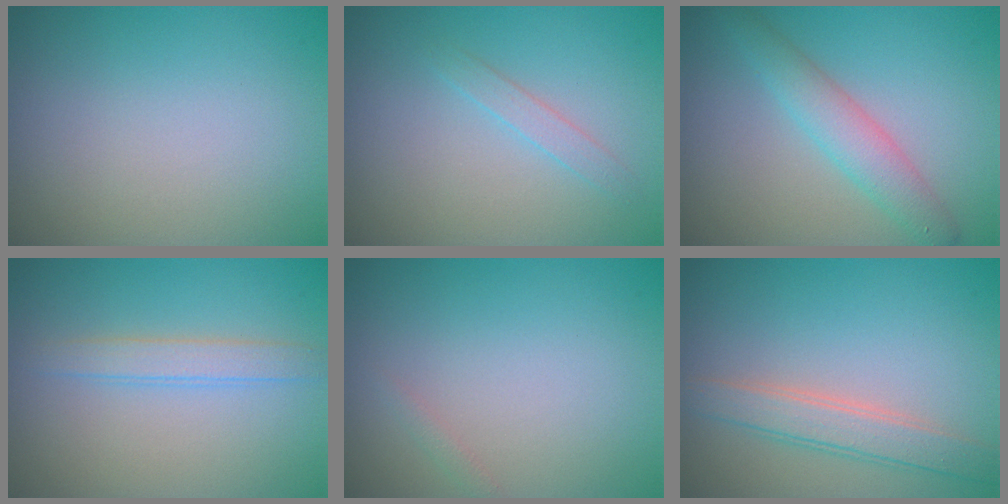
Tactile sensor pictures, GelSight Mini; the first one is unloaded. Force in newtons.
{"total": 1.2, "press": 1.2, "slide": 0.1}
{"total": 3.1, "press": 3.1, "slide": 0.1}
{"total": 1.9, "press": 1.9, "slide": 0.0}
{"total": 0.6, "press": 0.6, "slide": 0.0}
{"total": 3.0, "press": 3.0, "slide": 0.2}